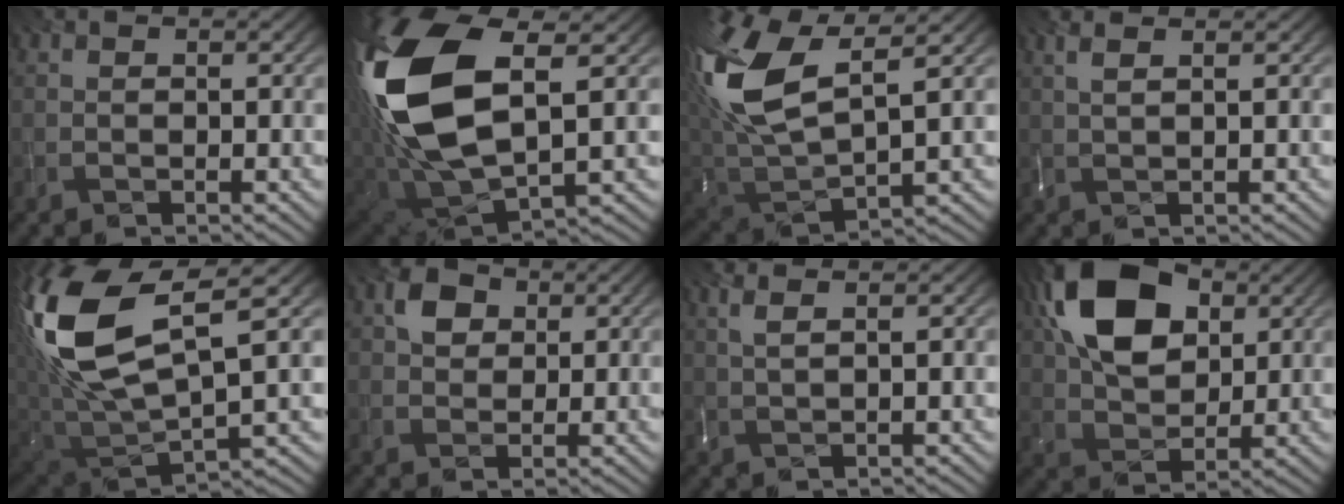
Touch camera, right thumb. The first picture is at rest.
{"total": 17.2, "force": [3.2, 8.9, 14.3], "torque": [-0.343, 0.004, 0.071]}
{"total": 14.9, "force": [6.2, 6.3, 12.0], "torque": [-0.297, 0.021, 0.125]}
{"total": 2.3, "force": [1.2, 0.1, 1.9], "torque": [-0.053, 0.008, 0.028]}
{"total": 15.7, "force": [5.7, 6.8, 13.0], "torque": [-0.312, 0.012, 0.119]}
{"total": 3.7, "force": [1.4, 2.8, 2.0], "torque": [-0.044, 0.008, 0.018]}
{"total": 2.7, "force": [1.5, 0.1, 2.2], "torque": [-0.062, 0.009, 0.034]}
{"total": 13.9, "force": [5.0, 8.5, 9.7], "torque": [-0.204, 0.027, 0.089]}